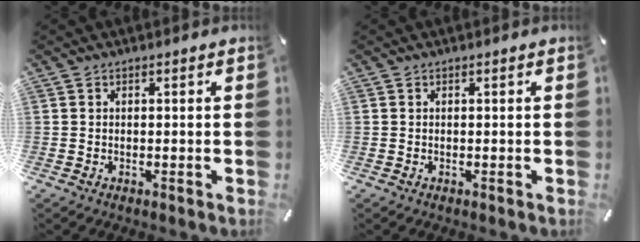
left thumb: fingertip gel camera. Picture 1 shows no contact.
{"total": 0.0}